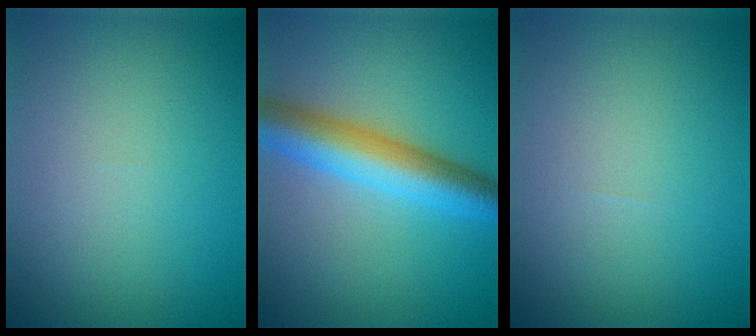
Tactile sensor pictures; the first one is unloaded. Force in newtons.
{"total": 6.9, "press": 6.9, "slide": 0.3}
{"total": 0.0}